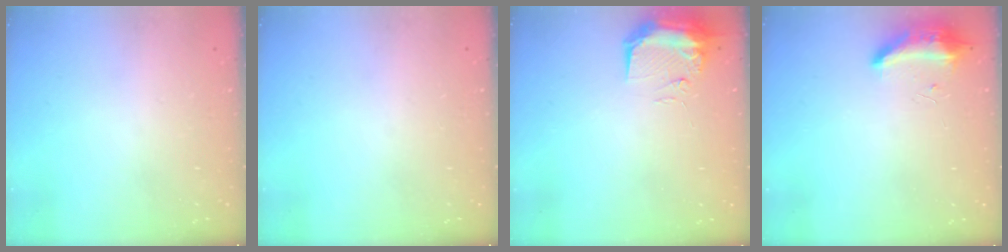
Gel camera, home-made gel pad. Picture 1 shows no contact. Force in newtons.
{"total": 0.0}
{"total": 10.4, "press": 9.9, "slide": 3.0}
{"total": 19.0, "press": 10.9, "slide": 15.6}